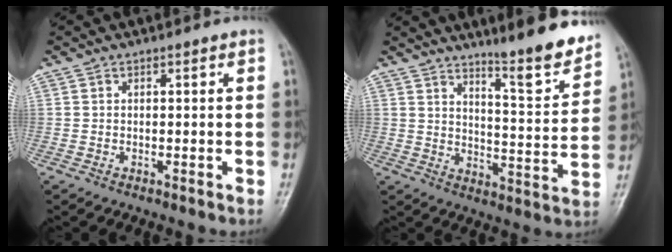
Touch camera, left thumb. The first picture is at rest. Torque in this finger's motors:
{"motor_torque": [0.53, -0.23, 1.32, -1.44, 0.06]}